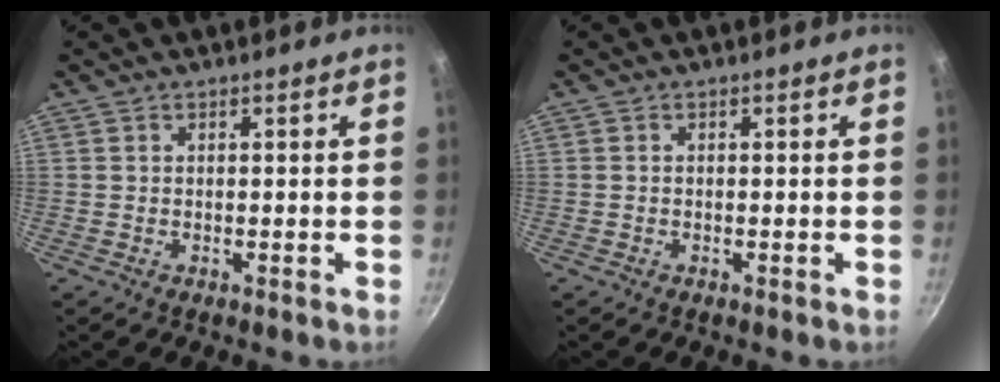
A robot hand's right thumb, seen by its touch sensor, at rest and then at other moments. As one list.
[{"total": 0.0}]